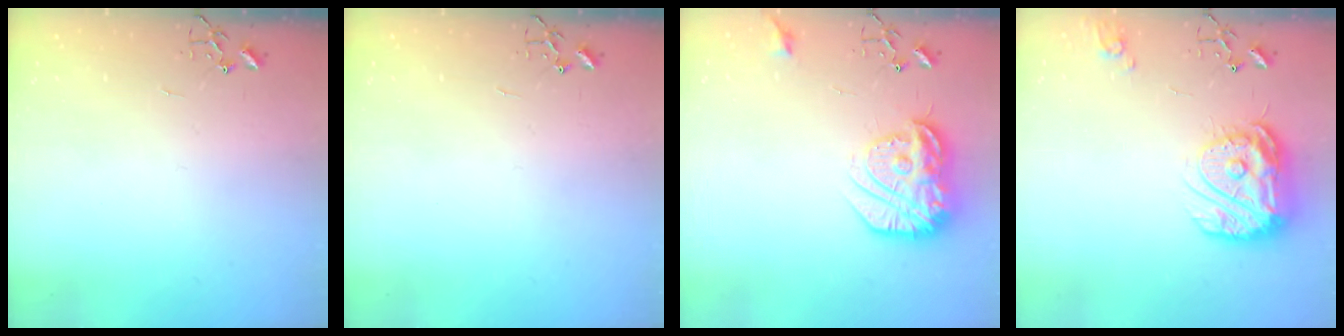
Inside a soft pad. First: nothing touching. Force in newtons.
{"total": 0.0}
{"total": 17.6, "press": 17.6, "slide": 1.3}
{"total": 17.3, "press": 17.2, "slide": 1.9}